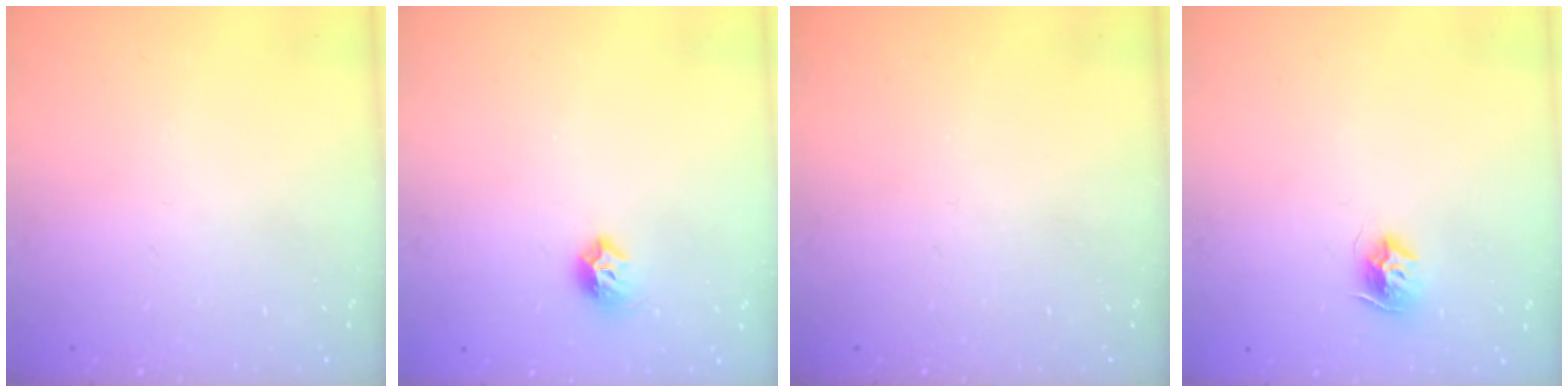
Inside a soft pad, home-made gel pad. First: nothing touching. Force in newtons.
{"total": 7.0, "press": 6.9, "slide": 1.3}
{"total": 0.0}
{"total": 8.1, "press": 8.1, "slide": 0.2}